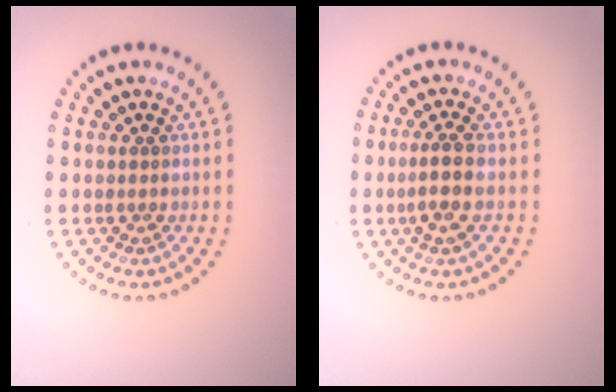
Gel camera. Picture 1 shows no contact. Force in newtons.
{"total": 2.5, "press": 2.2, "slide": 1.1}